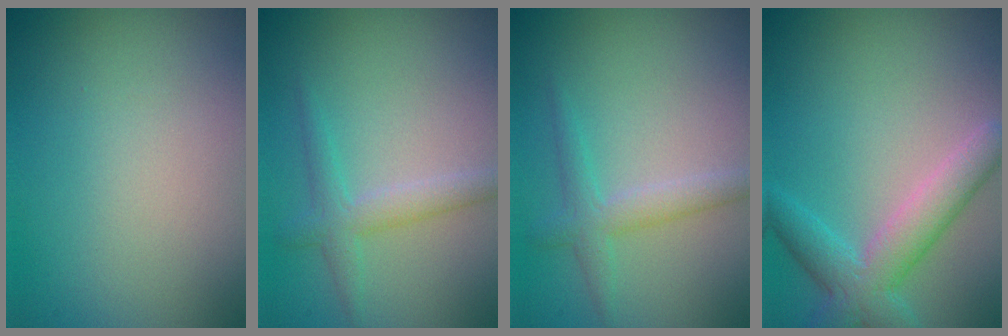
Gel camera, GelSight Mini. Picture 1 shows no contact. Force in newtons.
{"total": 2.3, "press": 2.3, "slide": 0.1}
{"total": 2.3, "press": 2.3, "slide": 0.1}
{"total": 4.7, "press": 4.7, "slide": 0.4}